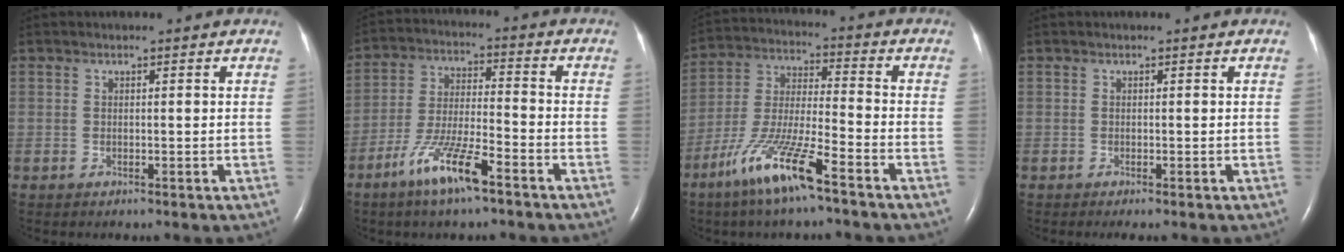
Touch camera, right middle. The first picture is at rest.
{"total": 10.1, "force": [-6.3, 1.2, 7.8], "torque": [-0.156, -0.012, -0.119]}
{"total": 12.2, "force": [-7.7, 0.6, 9.5], "torque": [-0.197, -0.023, -0.151]}
{"total": 0.6, "force": [-0.4, 0.0, 0.4], "torque": [-0.009, -0.003, -0.007]}